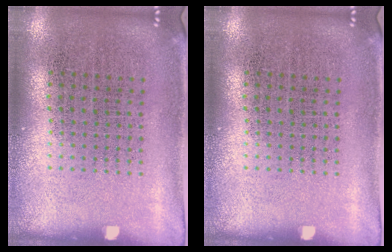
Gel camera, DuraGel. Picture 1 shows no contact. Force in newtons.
{"total": 0.0}